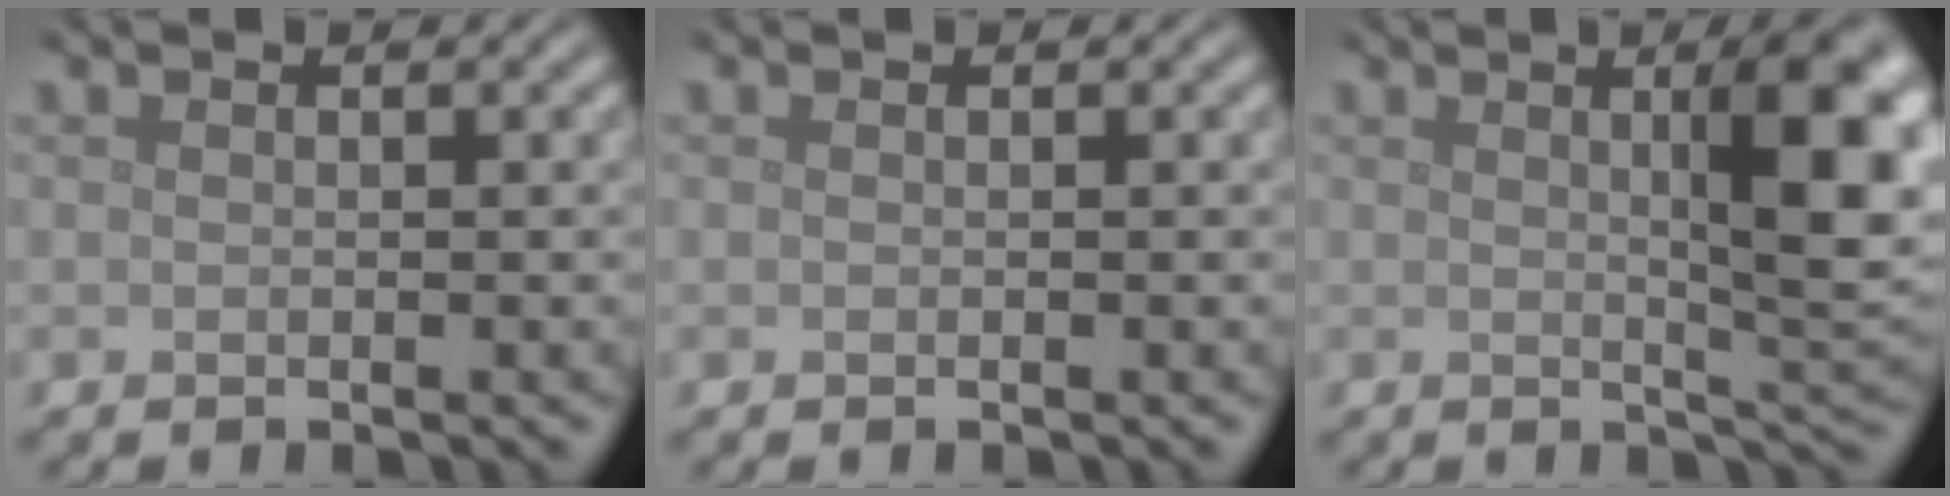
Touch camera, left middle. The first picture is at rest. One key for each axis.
{"total": 0.0}
{"total": 8.4, "fx": 1.7, "fy": 2.0, "fz": 7.9, "tx": -0.088, "ty": 0.005, "tz": 0.027}